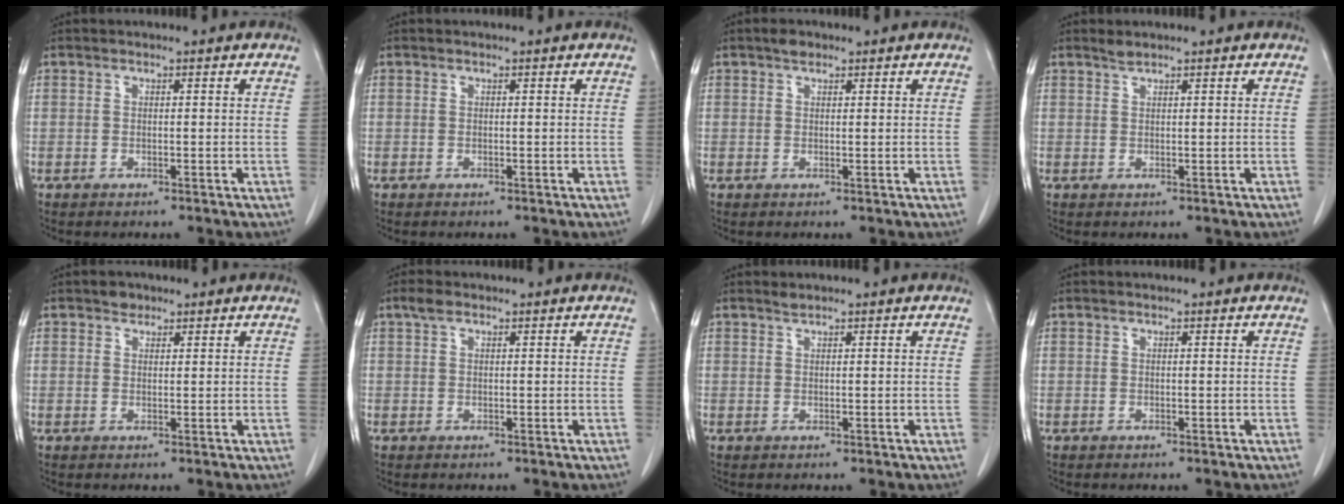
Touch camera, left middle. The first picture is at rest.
{"total": 0.0}
{"total": 1.3, "force": [0.9, 0.7, 0.6], "torque": [-0.012, 0.006, 0.014]}
{"total": 0.9, "force": [0.8, 0.0, 0.3], "torque": [-0.009, 0.002, 0.019]}
{"total": 1.4, "force": [1.0, 1.0, 0.3], "torque": [-0.003, 0.001, 0.014]}
{"total": 1.5, "force": [0.9, 0.7, 1.0], "torque": [-0.023, 0.015, 0.018]}
{"total": 0.6, "force": [0.6, 0.0, 0.1], "torque": [-0.008, 0.002, 0.013]}
{"total": 0.0}